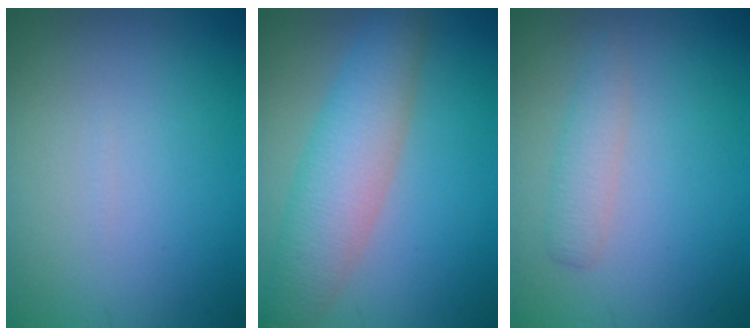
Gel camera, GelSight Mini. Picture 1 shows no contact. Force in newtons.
{"total": 5.7, "press": 5.7, "slide": 0.3}
{"total": 1.8, "press": 1.8, "slide": 0.0}